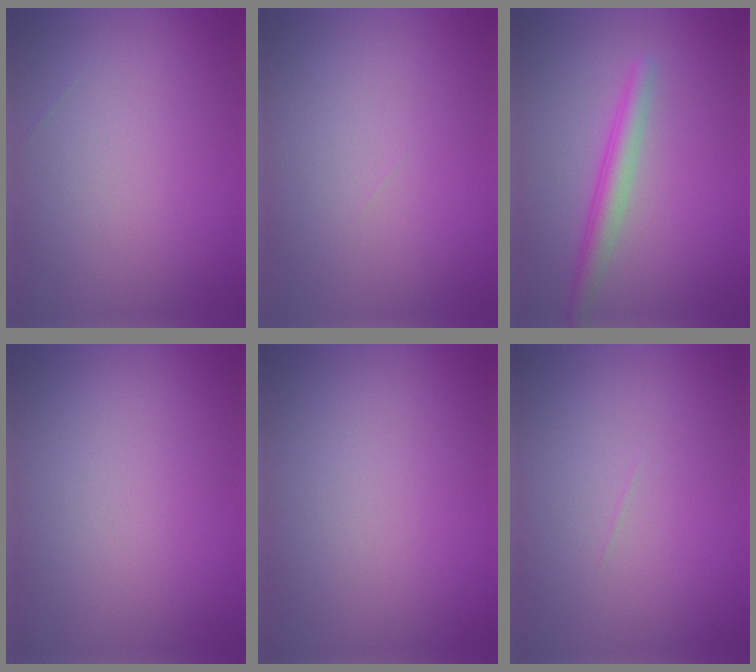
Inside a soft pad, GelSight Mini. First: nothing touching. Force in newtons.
{"total": 0.0}
{"total": 2.8, "press": 2.8, "slide": 0.1}
{"total": 0.0}
{"total": 0.0}
{"total": 0.0}